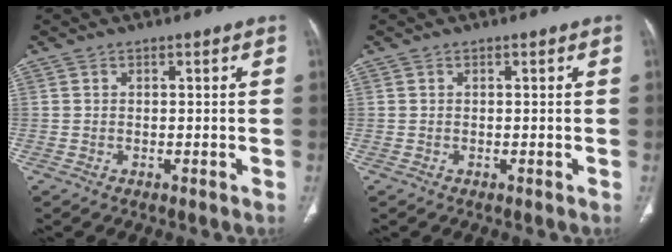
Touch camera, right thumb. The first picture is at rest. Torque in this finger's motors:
{"motor_torque": [0.00, 0.00, 0.02, 0.02, 0.00]}